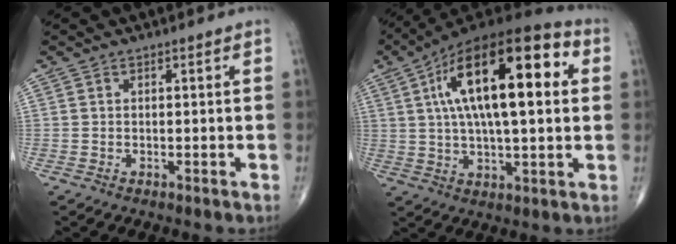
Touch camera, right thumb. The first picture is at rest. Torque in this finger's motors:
{"motor_torque": [0.52, 4.49, 2.45, 0.32, 0.79]}